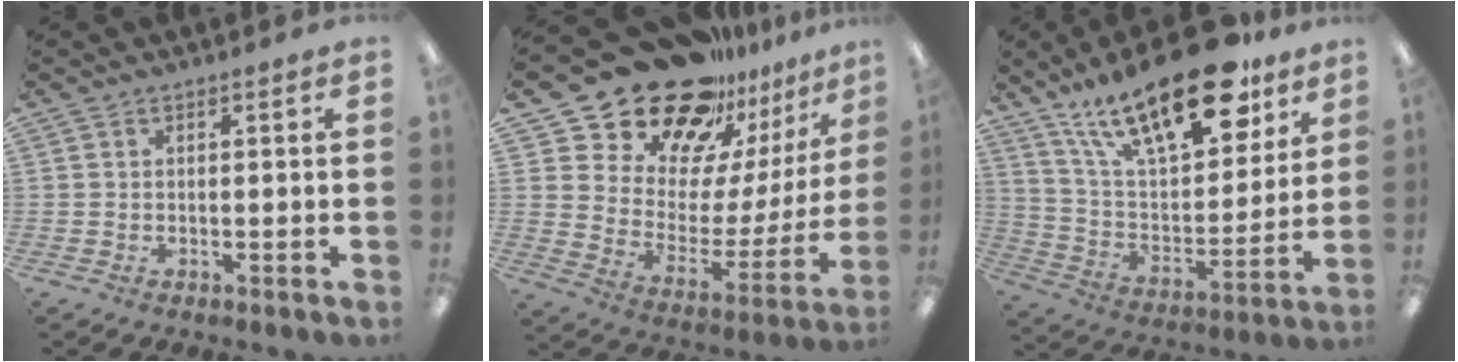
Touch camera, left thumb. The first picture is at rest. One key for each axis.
{"total": 25.0, "fx": 20.8, "fy": 11.1, "fz": 8.4, "tx": -0.157, "ty": -0.145, "tz": 0.388}
{"total": 24.7, "fx": 16.8, "fy": 9.4, "fz": 15.4, "tx": -0.261, "ty": -0.093, "tz": 0.289}